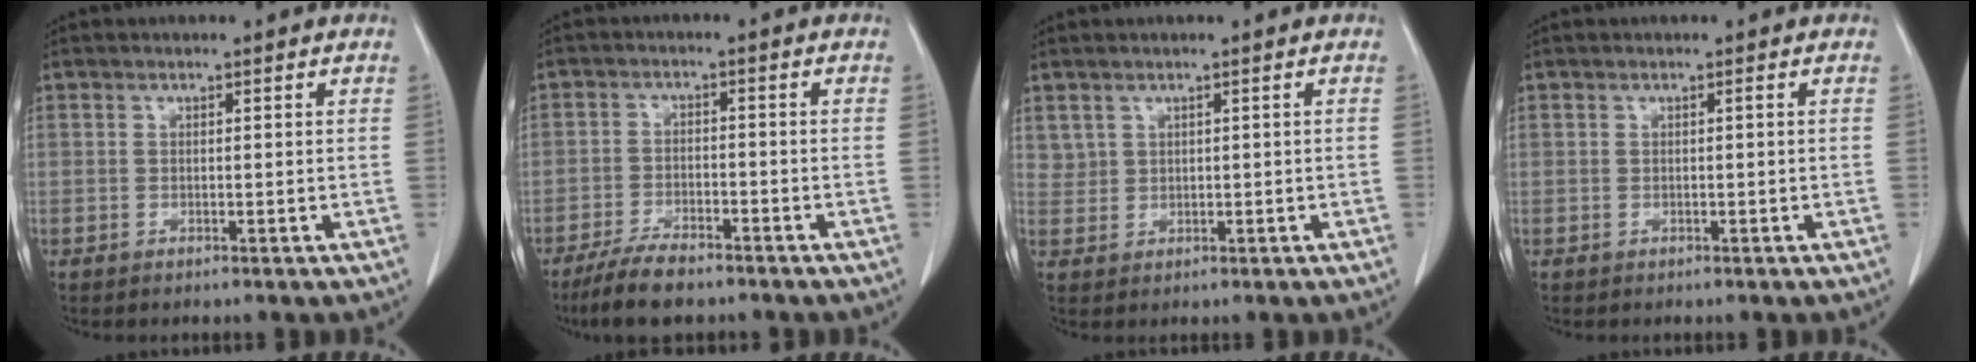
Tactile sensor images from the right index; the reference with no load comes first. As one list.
[{"total": 6.8, "force": [-5.5, 2.0, 3.6], "torque": [-0.070, -0.011, -0.099]}, {"total": 1.7, "force": [1.1, 1.4, 0.1], "torque": [0.011, 0.005, 0.016]}, {"total": 0.0}]